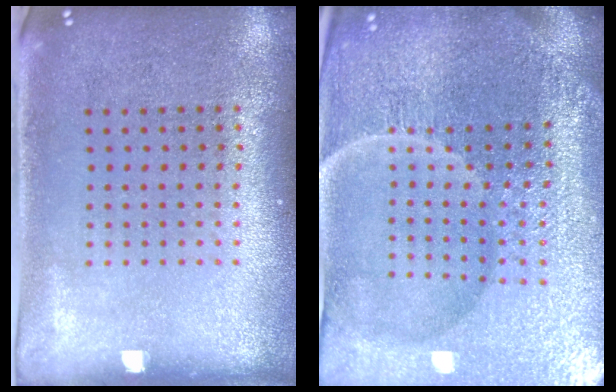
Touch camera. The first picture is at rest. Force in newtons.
{"total": 6.3, "press": 5.7, "slide": 2.7}